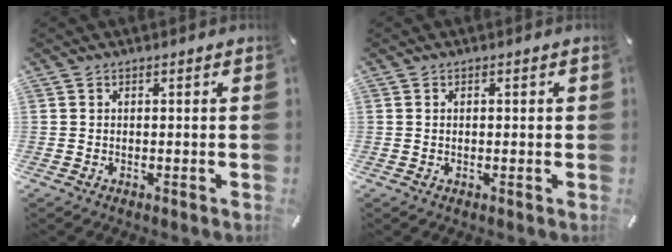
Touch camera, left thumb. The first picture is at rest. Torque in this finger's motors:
{"motor_torque": [-0.27, -0.54, -0.19, 0.15, -0.02]}